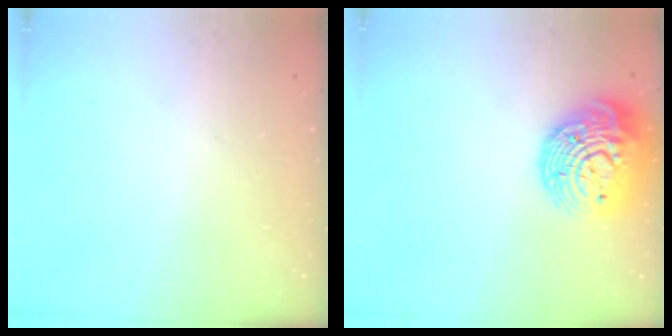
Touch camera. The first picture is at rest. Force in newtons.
{"total": 18.4, "press": 18.3, "slide": 1.3}